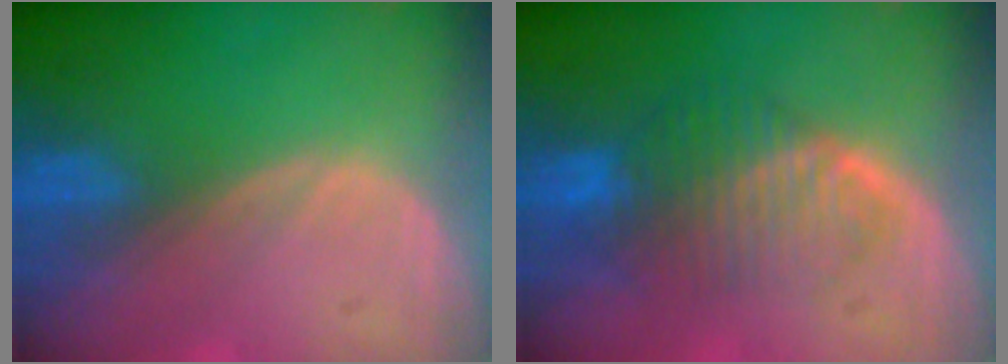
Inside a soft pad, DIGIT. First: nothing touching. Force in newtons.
{"total": 8.4, "press": 7.3, "slide": 4.1}